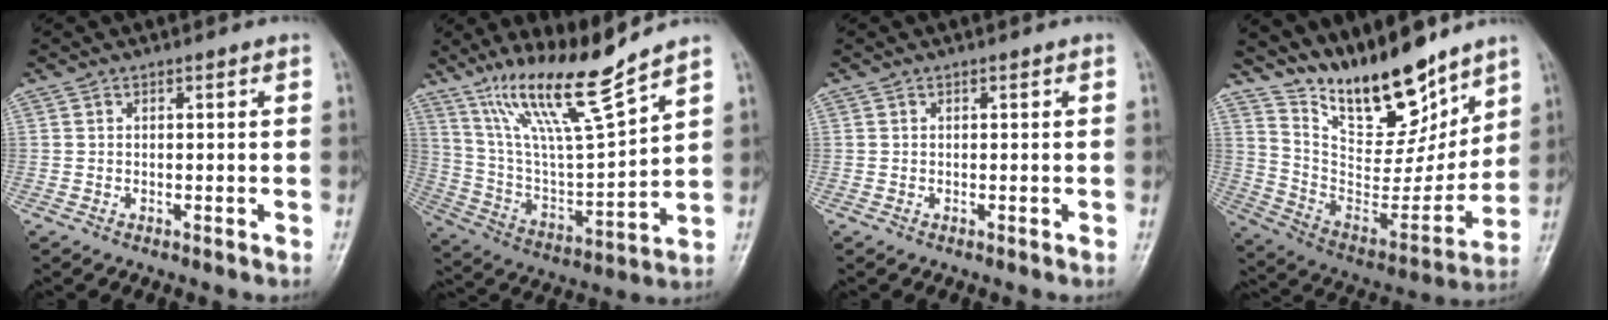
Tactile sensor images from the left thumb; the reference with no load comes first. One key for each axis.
{"total": 16.4, "fx": 12.5, "fy": 0.9, "fz": 10.6, "tx": -0.181, "ty": -0.070, "tz": 0.242}
{"total": 0.0}
{"total": 20.9, "fx": 16.0, "fy": 7.7, "fz": 10.9, "tx": -0.131, "ty": -0.100, "tz": 0.286}